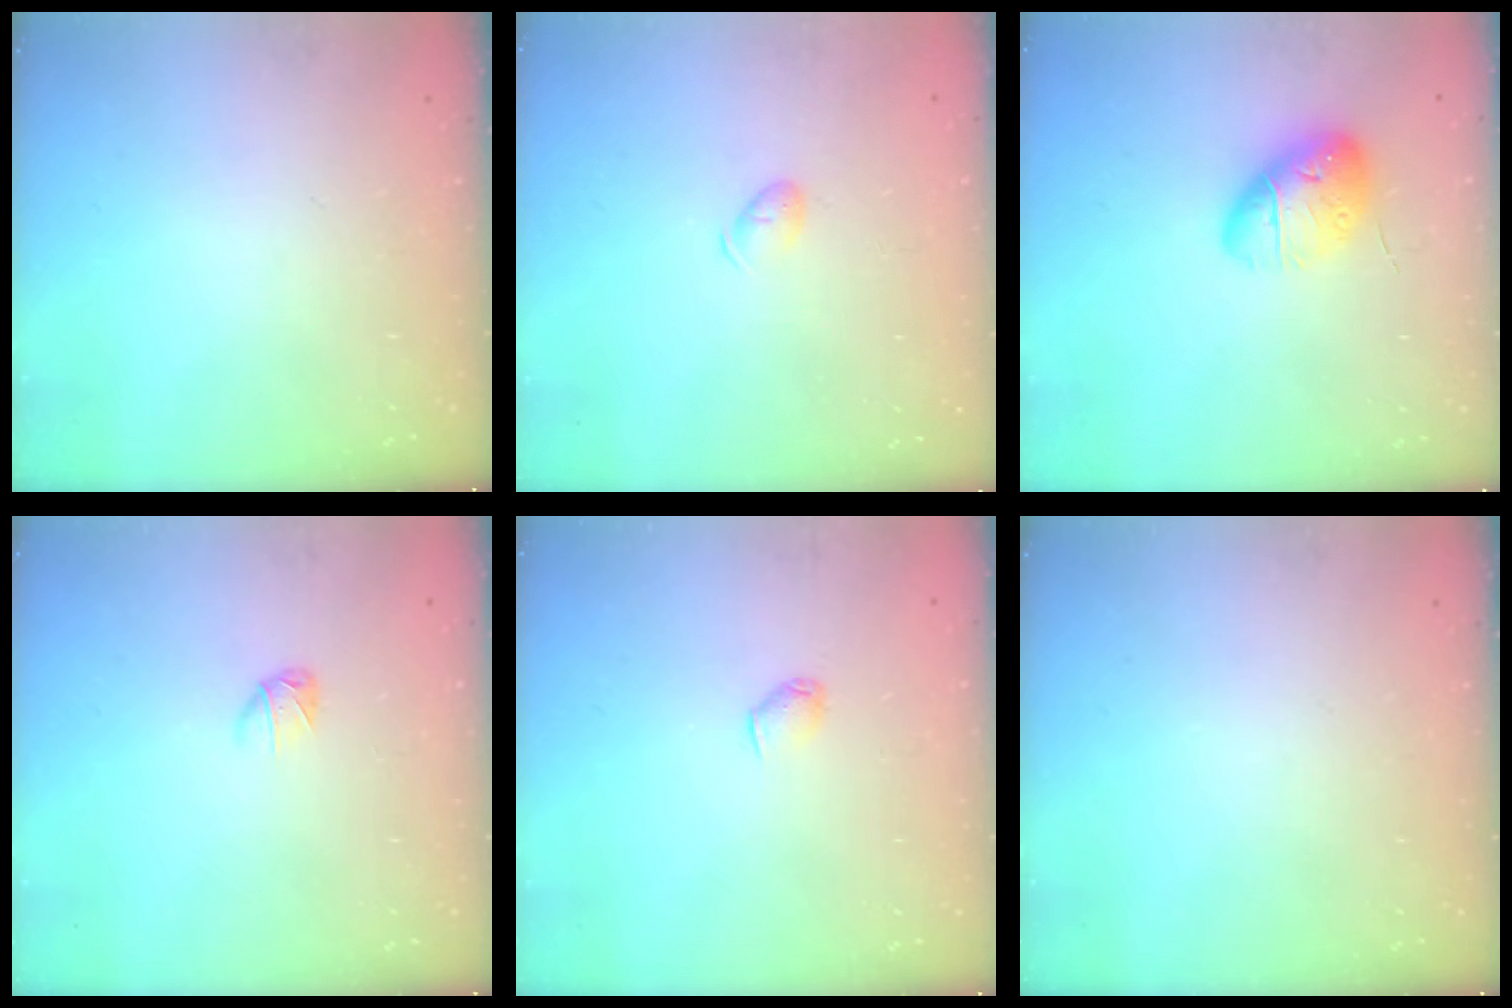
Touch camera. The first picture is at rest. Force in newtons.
{"total": 4.5, "press": 4.4, "slide": 0.8}
{"total": 14.8, "press": 14.4, "slide": 3.4}
{"total": 3.0, "press": 2.9, "slide": 0.7}
{"total": 3.0, "press": 2.9, "slide": 0.7}
{"total": 0.0}